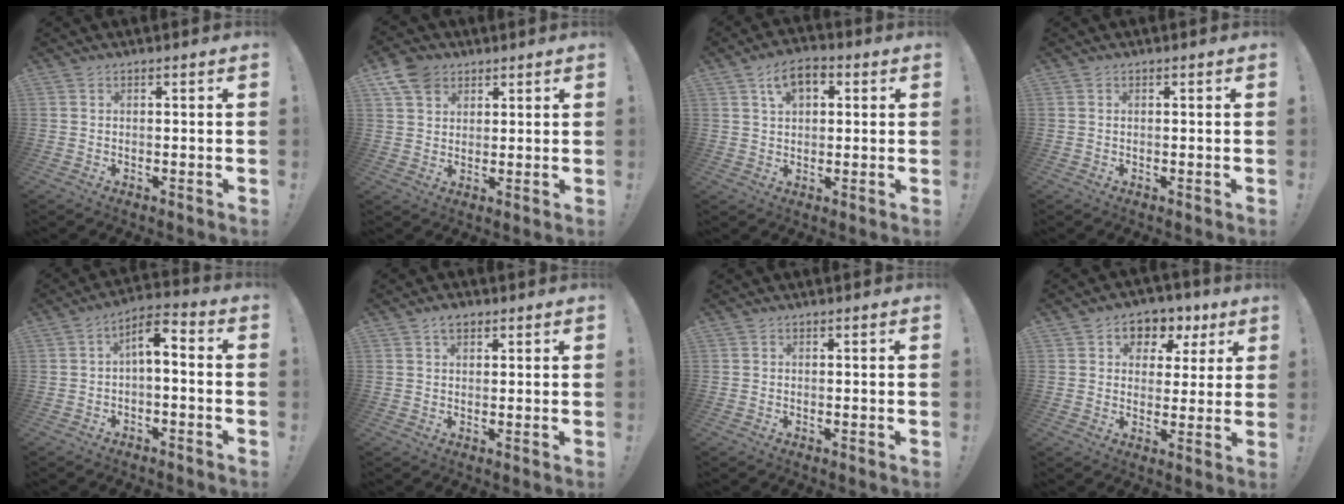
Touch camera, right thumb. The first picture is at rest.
{"total": 8.0, "force": [4.7, 5.7, 3.0], "torque": [-0.056, -0.018, 0.094]}
{"total": 7.4, "force": [3.0, 4.8, 4.8], "torque": [-0.072, 0.002, 0.053]}
{"total": 0.0}
{"total": 4.9, "force": [-1.0, 2.1, 4.4], "torque": [-0.078, 0.008, -0.019]}
{"total": 3.5, "force": [2.1, 2.1, 1.9], "torque": [-0.027, -0.003, 0.038]}
{"total": 0.0}
{"total": 6.6, "force": [2.1, 5.9, 2.2], "torque": [-0.026, -0.014, 0.042]}